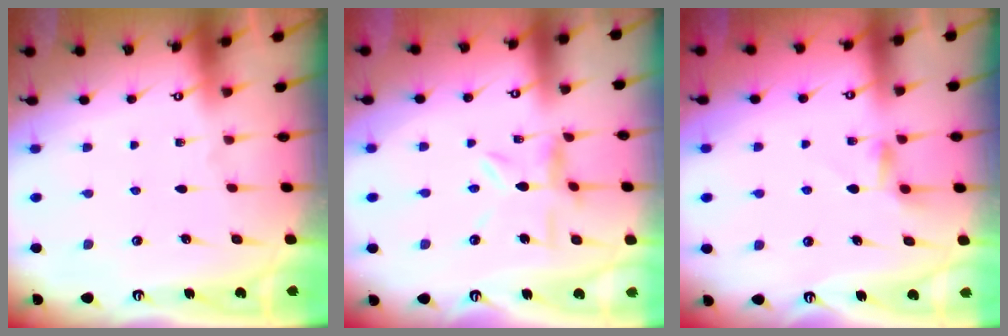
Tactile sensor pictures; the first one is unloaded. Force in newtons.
{"total": 7.6, "press": 7.6, "slide": 0.8}
{"total": 3.3, "press": 3.3, "slide": 0.4}